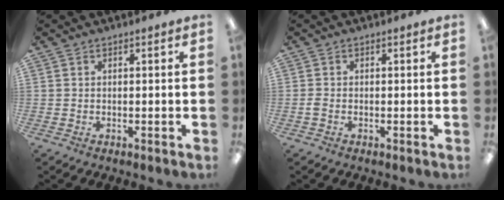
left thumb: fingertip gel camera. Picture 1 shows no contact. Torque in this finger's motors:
{"motor_torque": [-0.05, 0.04, 0.00, -0.05, 0.00]}